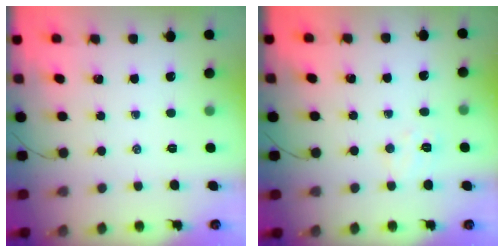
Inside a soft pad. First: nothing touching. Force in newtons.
{"total": 5.7, "press": 5.6, "slide": 1.2}